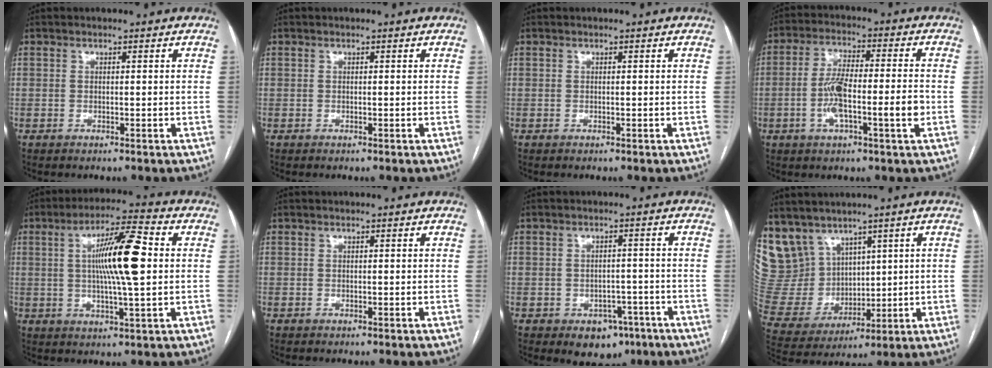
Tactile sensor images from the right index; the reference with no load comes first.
{"total": 0.0}
{"total": 0.0}
{"total": 9.8, "force": [-2.3, 1.5, 9.4], "torque": [-0.177, 0.013, -0.040]}
{"total": 12.2, "force": [1.4, 1.0, 12.0], "torque": [-0.209, 0.011, 0.020]}
{"total": 0.0}
{"total": 5.9, "force": [-3.3, 4.2, 2.7], "torque": [-0.023, 0.011, -0.036]}
{"total": 12.5, "force": [8.7, 8.6, 2.6], "torque": [-0.081, 0.040, 0.202]}